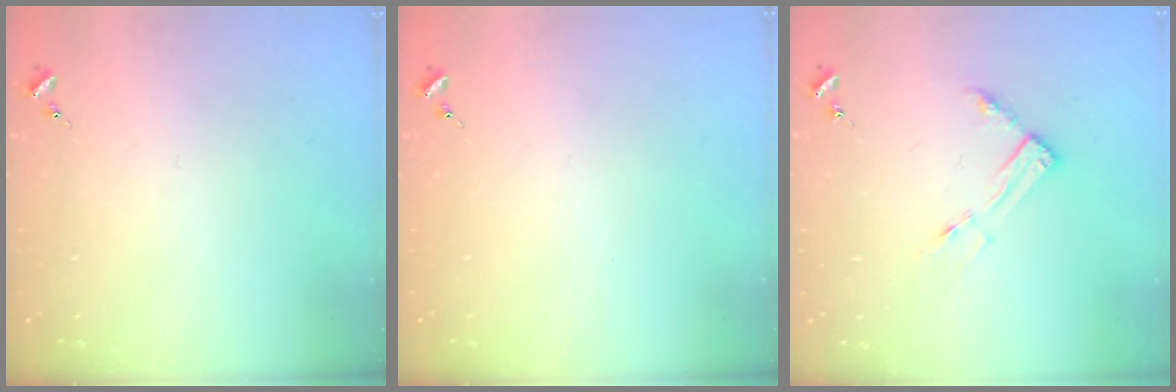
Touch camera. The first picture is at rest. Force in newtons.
{"total": 0.0}
{"total": 7.4, "press": 7.4, "slide": 0.6}